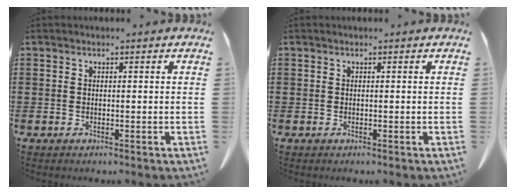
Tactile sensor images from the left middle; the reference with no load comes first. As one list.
[{"total": 0.0}]